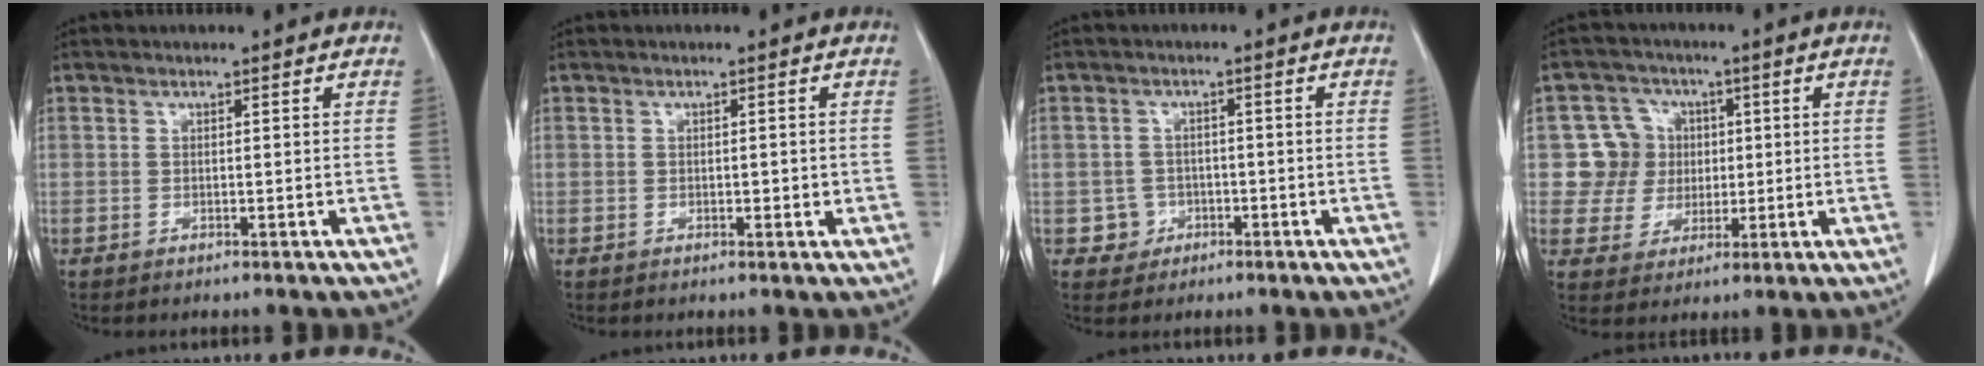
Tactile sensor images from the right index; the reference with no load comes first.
{"total": 1.1, "force": [-0.1, 0.6, 0.9], "torque": [-0.014, -0.001, -0.001]}
{"total": 2.9, "force": [-1.1, 2.7, -0.2], "torque": [0.015, 0.014, -0.014]}
{"total": 7.4, "force": [1.1, 7.3, 0.8], "torque": [-0.010, 0.025, 0.026]}